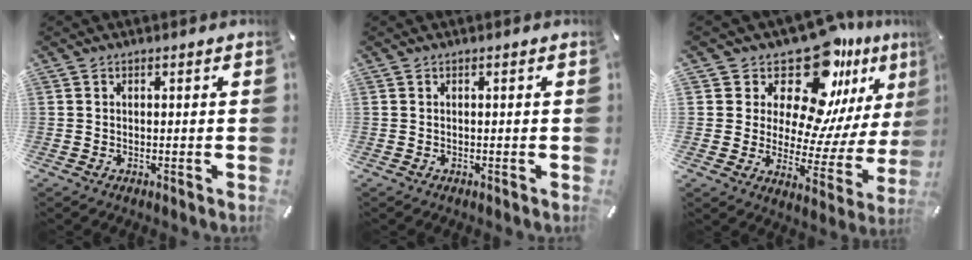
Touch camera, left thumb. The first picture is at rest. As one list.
[{"total": 0.0}, {"total": 19.6, "force": [15.2, 8.0, 9.4], "torque": [-0.153, -0.133, 0.256]}]